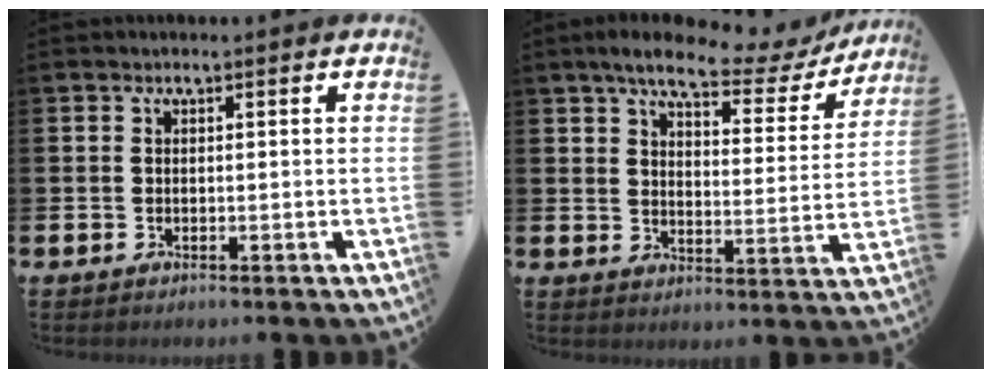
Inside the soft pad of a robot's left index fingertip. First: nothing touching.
{"total": 7.4, "force": [6.0, 2.2, 3.7], "torque": [-0.076, -0.035, 0.095]}